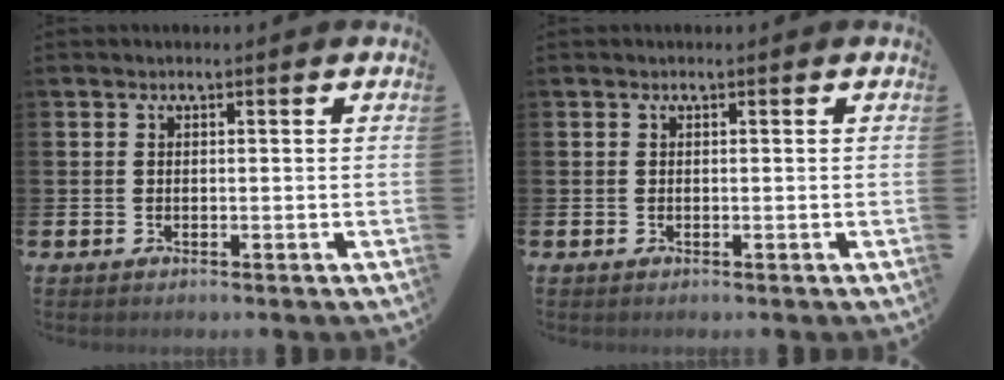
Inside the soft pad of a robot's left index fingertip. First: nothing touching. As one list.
[{"total": 0.0}]